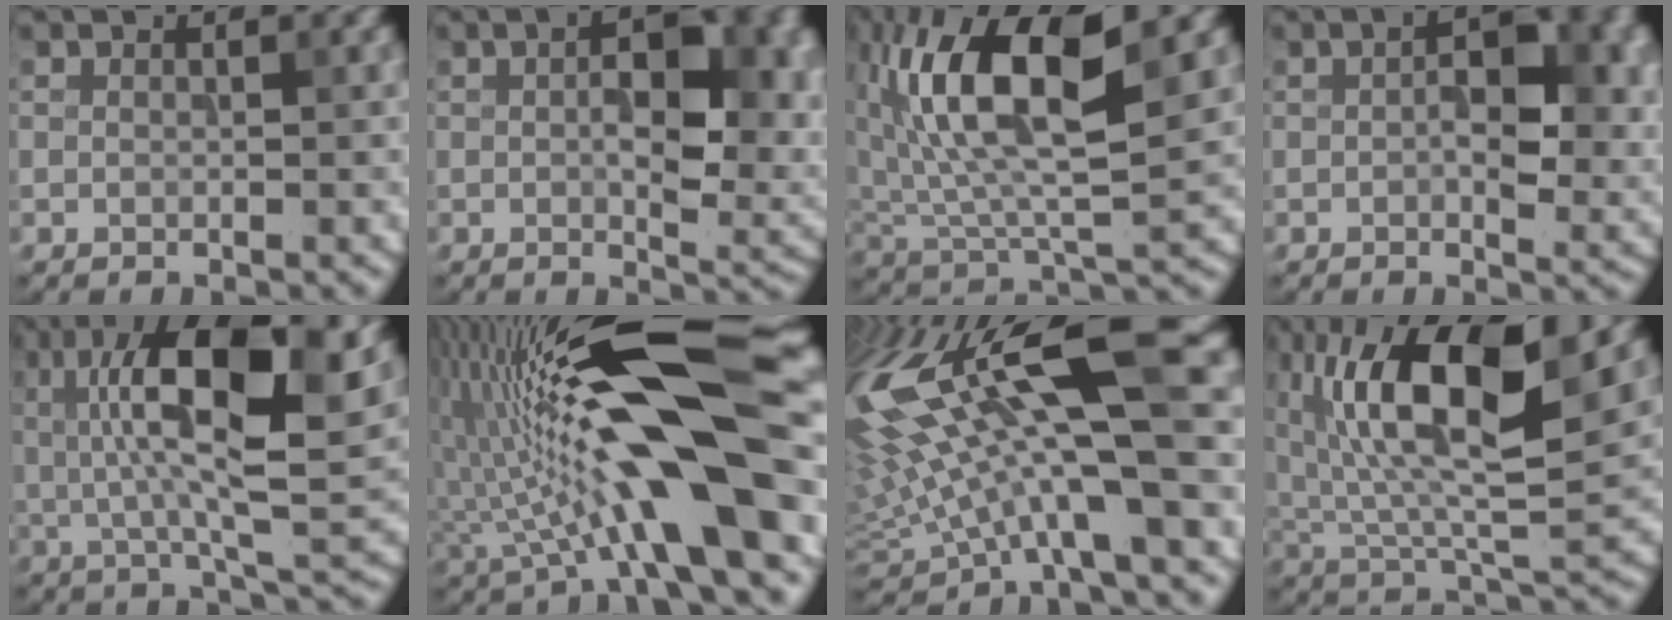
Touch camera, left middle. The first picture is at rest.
{"total": 8.5, "force": [0.8, 4.1, 7.4], "torque": [-0.103, 0.000, 0.013]}
{"total": 12.2, "force": [3.9, 4.8, 10.5], "torque": [-0.209, 0.013, 0.073]}
{"total": 6.5, "force": [0.4, 3.2, 5.7], "torque": [-0.081, -0.001, 0.004]}
{"total": 14.4, "force": [3.8, 4.6, 13.1], "torque": [-0.232, 0.010, 0.060]}
{"total": 15.2, "force": [1.0, 3.7, 14.7], "torque": [-0.245, 0.022, 0.011]}
{"total": 15.9, "force": [3.3, 4.5, 14.9], "torque": [-0.284, 0.006, 0.066]}
{"total": 13.4, "force": [5.3, 4.7, 11.4], "torque": [-0.210, 0.017, 0.092]}